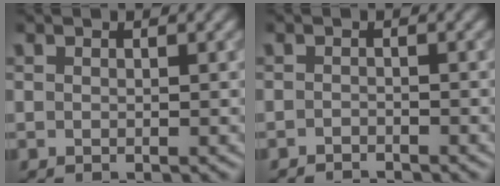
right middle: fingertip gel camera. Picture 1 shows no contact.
{"total": 1.4, "force": [-1.4, 0.2, 0.1], "torque": [0.001, -0.005, -0.024]}